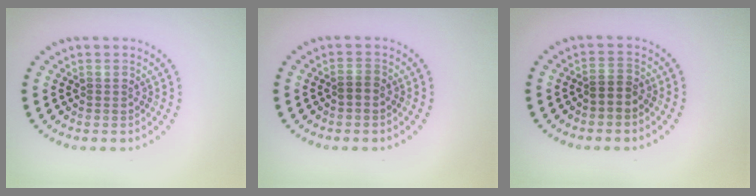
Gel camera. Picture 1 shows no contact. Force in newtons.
{"total": 1.0, "press": 0.9, "slide": 0.4}
{"total": 1.6, "press": 1.4, "slide": 0.8}